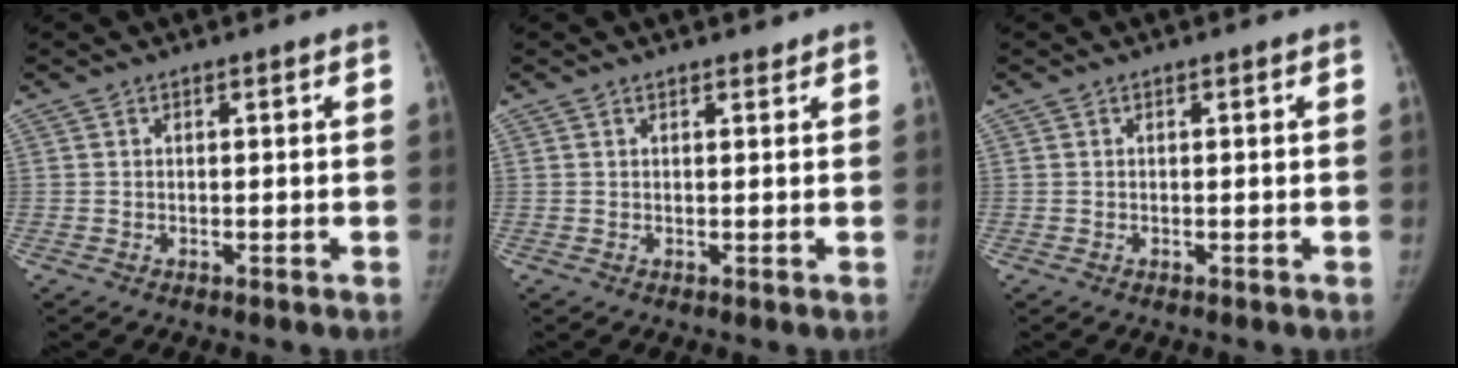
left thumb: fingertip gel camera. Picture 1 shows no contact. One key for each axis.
{"total": 1.5, "fx": 1.3, "fy": 0.6, "fz": 0.6, "tx": -0.005, "ty": -0.006, "tz": 0.017}
{"total": 0.0}